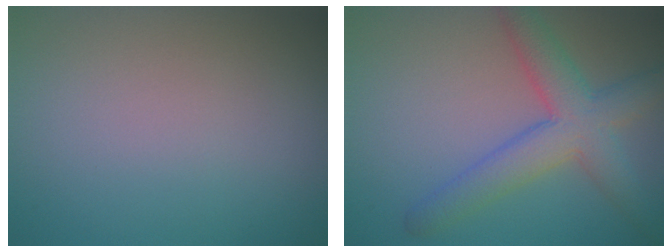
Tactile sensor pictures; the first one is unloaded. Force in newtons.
{"total": 5.6, "press": 5.6, "slide": 0.2}